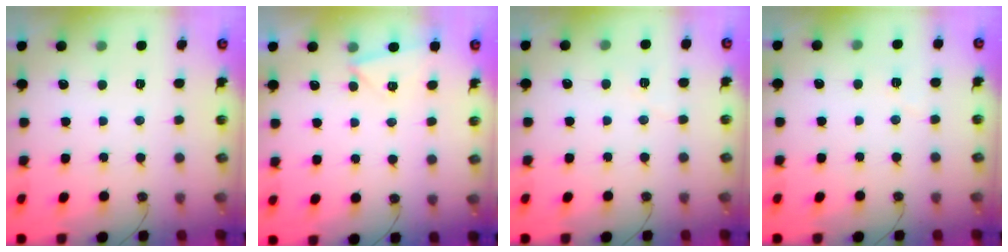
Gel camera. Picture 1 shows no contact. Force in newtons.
{"total": 3.9, "press": 2.7, "slide": 2.8}
{"total": 5.2, "press": 4.7, "slide": 2.1}
{"total": 5.0, "press": 4.9, "slide": 1.2}